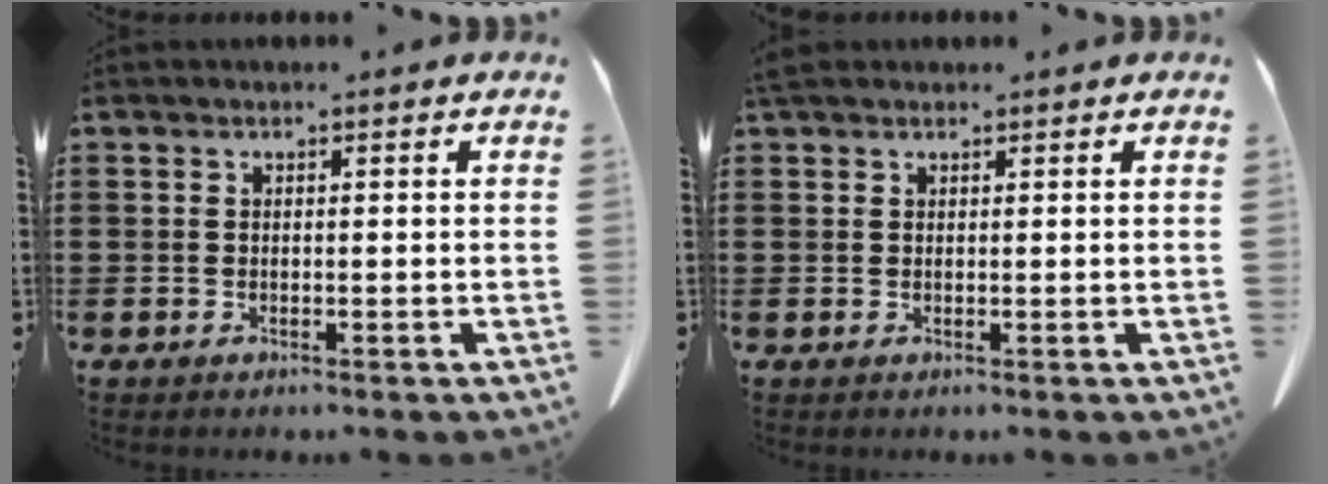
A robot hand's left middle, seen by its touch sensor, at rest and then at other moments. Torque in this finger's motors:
{"motor_torque": [0.51, 0.36, 0.39, 0.11]}